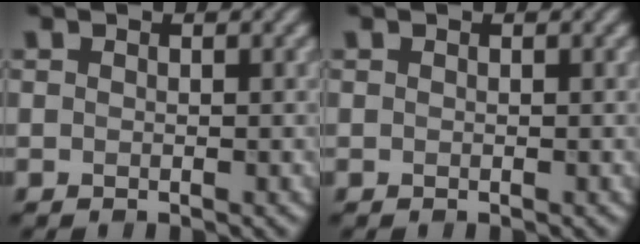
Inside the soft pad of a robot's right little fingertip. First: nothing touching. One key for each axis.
{"total": 0.0}